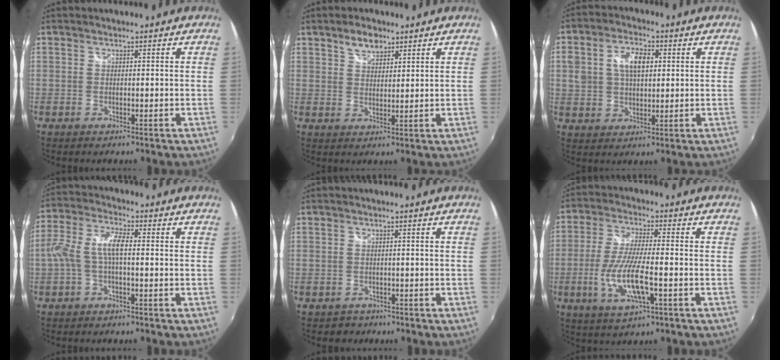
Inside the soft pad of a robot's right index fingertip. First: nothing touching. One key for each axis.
{"total": 4.4, "fx": 3.0, "fy": 2.4, "fz": 2.2, "tx": -0.033, "ty": 0.008, "tz": 0.054}
{"total": 8.0, "fx": 2.0, "fy": 4.5, "fz": 6.3, "tx": -0.115, "ty": 0.015, "tz": 0.038}
{"total": 7.1, "fx": -0.6, "fy": 2.3, "fz": 6.7, "tx": -0.148, "ty": 0.015, "tz": -0.010}
{"total": 2.2, "fx": -1.2, "fy": 1.9, "fz": 0.1, "tx": -0.007, "ty": 0.001, "tz": -0.016}
{"total": 11.2, "fx": -3.4, "fy": 2.7, "fz": 10.3, "tx": -0.212, "ty": -0.015, "tz": -0.064}